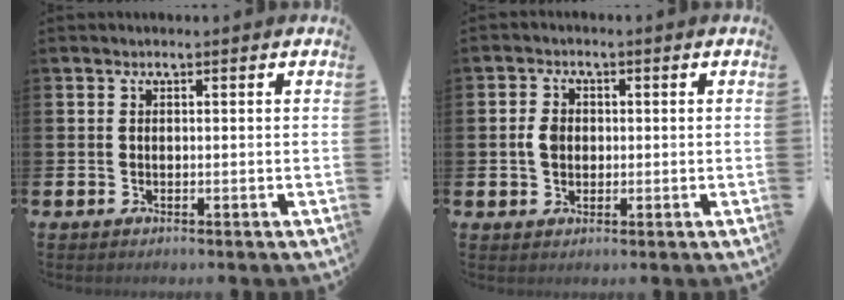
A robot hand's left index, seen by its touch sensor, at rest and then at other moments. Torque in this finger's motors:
{"motor_torque": [0.84, 0.36, 0.16, 0.03]}